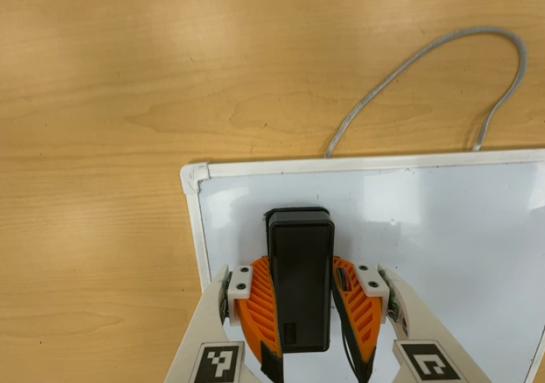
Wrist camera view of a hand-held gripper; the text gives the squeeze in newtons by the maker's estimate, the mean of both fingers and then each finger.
{"total": 12.9, "left": 12.7, "right": 13.0}